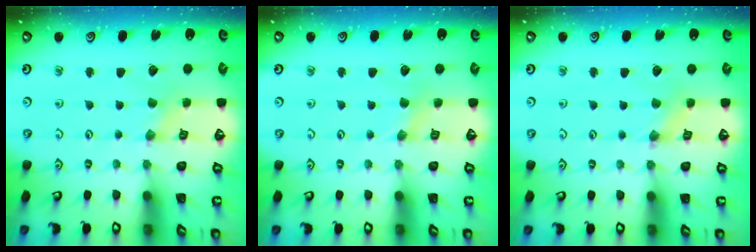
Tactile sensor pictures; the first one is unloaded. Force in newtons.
{"total": 1.5, "press": 1.5, "slide": 0.3}
{"total": 0.8, "press": 0.8, "slide": 0.2}